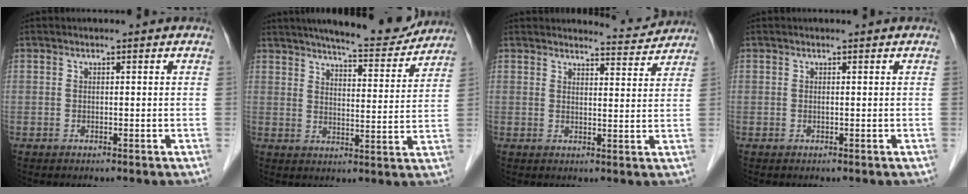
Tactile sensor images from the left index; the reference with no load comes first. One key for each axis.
{"total": 13.4, "fx": 12.2, "fy": 1.8, "fz": 5.2, "tx": -0.072, "ty": -0.008, "tz": 0.162}
{"total": 4.6, "fx": 4.6, "fy": 0.3, "fz": -0.5, "tx": -0.003, "ty": -0.012, "tz": 0.053}
{"total": 0.0}